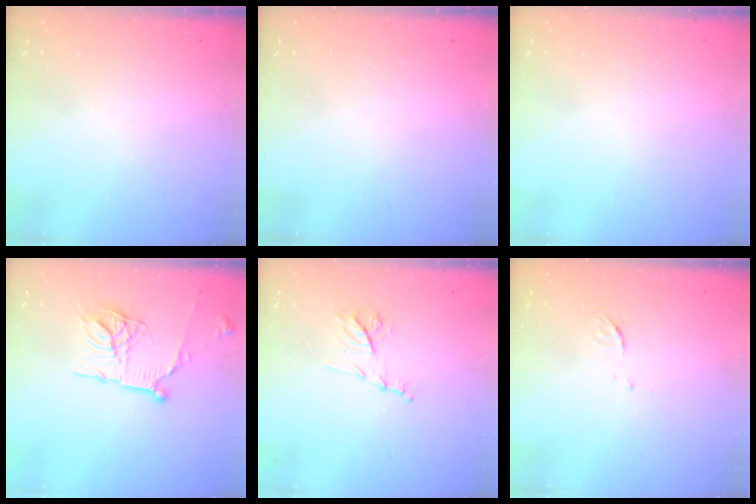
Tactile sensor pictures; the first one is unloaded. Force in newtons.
{"total": 1.7, "press": 1.6, "slide": 0.1}
{"total": 0.0}
{"total": 15.2, "press": 15.2, "slide": 0.8}
{"total": 8.8, "press": 8.7, "slide": 1.0}
{"total": 3.9, "press": 3.9, "slide": 0.4}